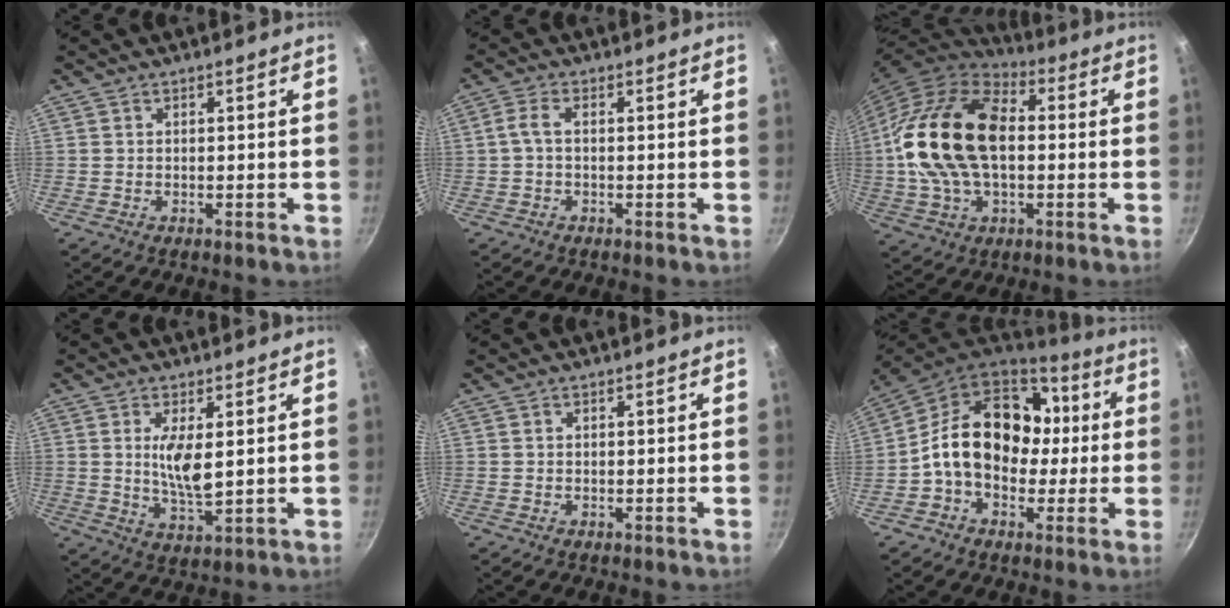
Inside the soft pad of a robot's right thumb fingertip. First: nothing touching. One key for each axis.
{"total": 2.5, "fx": -0.2, "fy": 1.1, "fz": 2.3, "tx": -0.060, "ty": 0.012, "tz": -0.007}
{"total": 21.2, "fx": 0.8, "fy": 13.3, "fz": 16.5, "tx": -0.295, "ty": 0.027, "tz": 0.005}
{"total": 6.9, "fx": 1.5, "fy": 2.4, "fz": 6.4, "tx": -0.117, "ty": -0.022, "tz": 0.036}
{"total": 0.0}
{"total": 19.1, "fx": 1.1, "fy": 14.5, "fz": 12.5, "tx": -0.167, "ty": 0.037, "tz": 0.003}